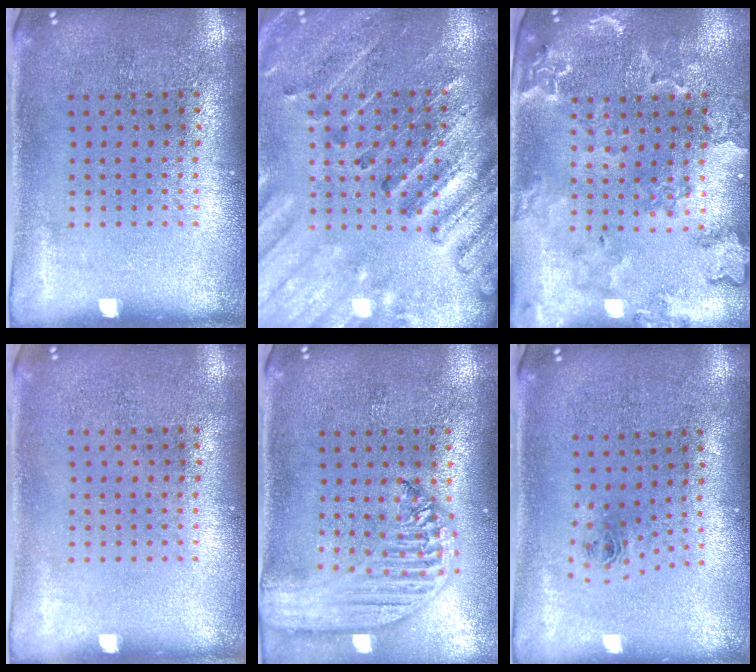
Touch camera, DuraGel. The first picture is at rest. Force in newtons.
{"total": 2.7, "press": 2.6, "slide": 0.2}
{"total": 1.6, "press": 1.6, "slide": 0.2}
{"total": 0.0}
{"total": 2.5, "press": 2.1, "slide": 1.3}
{"total": 0.9, "press": 0.4, "slide": 0.8}